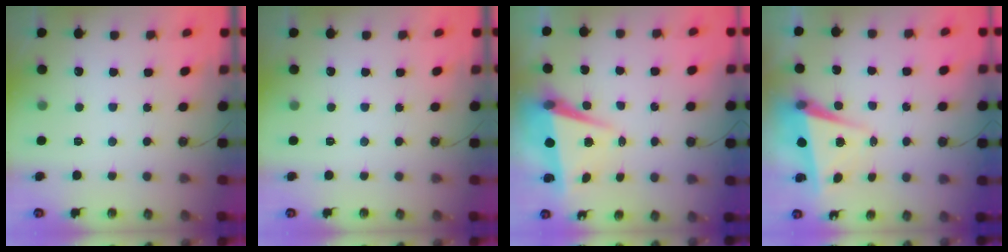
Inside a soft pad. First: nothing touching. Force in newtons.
{"total": 0.0}
{"total": 7.5, "press": 7.2, "slide": 2.2}
{"total": 5.4, "press": 5.2, "slide": 1.4}